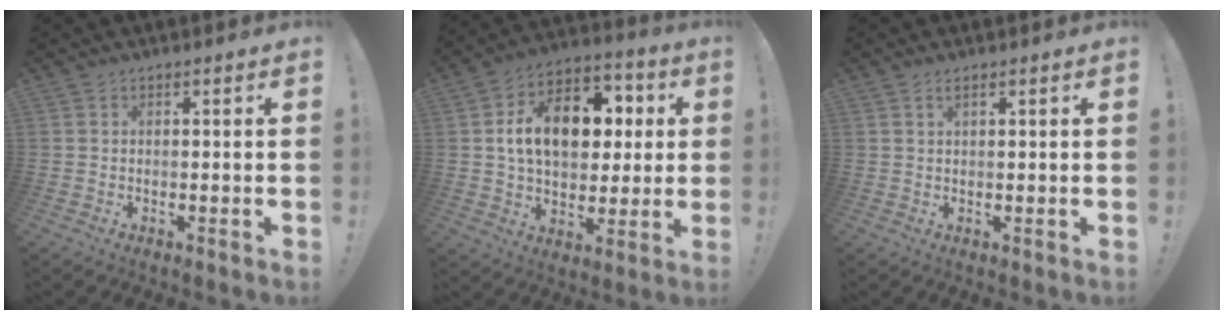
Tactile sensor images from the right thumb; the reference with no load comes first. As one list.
[{"total": 17.4, "force": [3.4, 11.8, 12.3], "torque": [-0.180, 0.003, 0.066]}, {"total": 1.6, "force": [1.1, 0.4, 1.1], "torque": [-0.015, -0.003, 0.019]}]